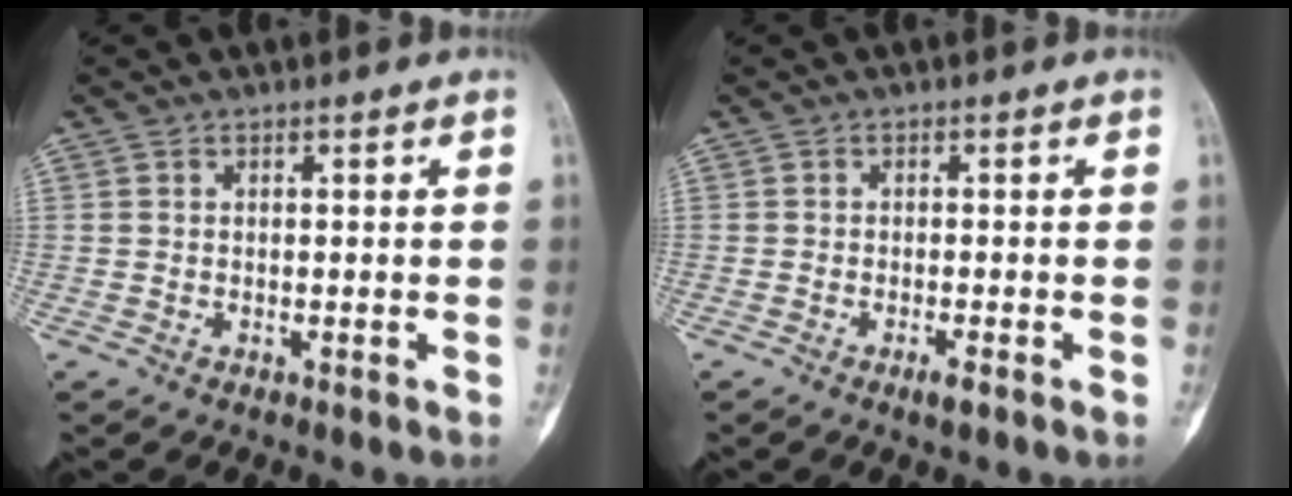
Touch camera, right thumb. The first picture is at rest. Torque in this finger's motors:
{"motor_torque": [0.78, 0.21, 0.07, -0.57, 0.04]}